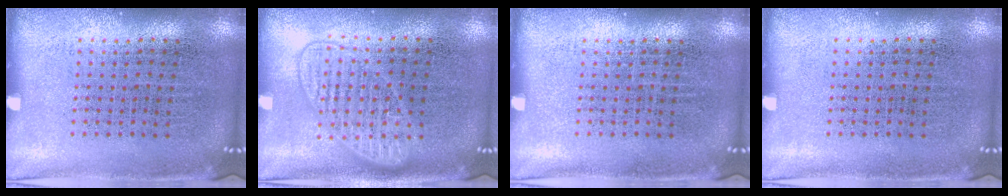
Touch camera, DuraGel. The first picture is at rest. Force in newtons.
{"total": 1.5, "press": 1.4, "slide": 0.3}
{"total": 0.0}
{"total": 0.0}